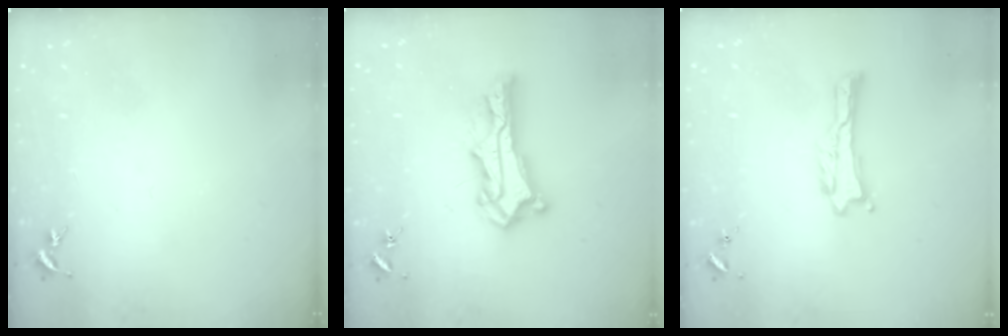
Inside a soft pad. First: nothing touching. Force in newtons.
{"total": 7.4, "press": 7.3, "slide": 0.6}
{"total": 0.0}